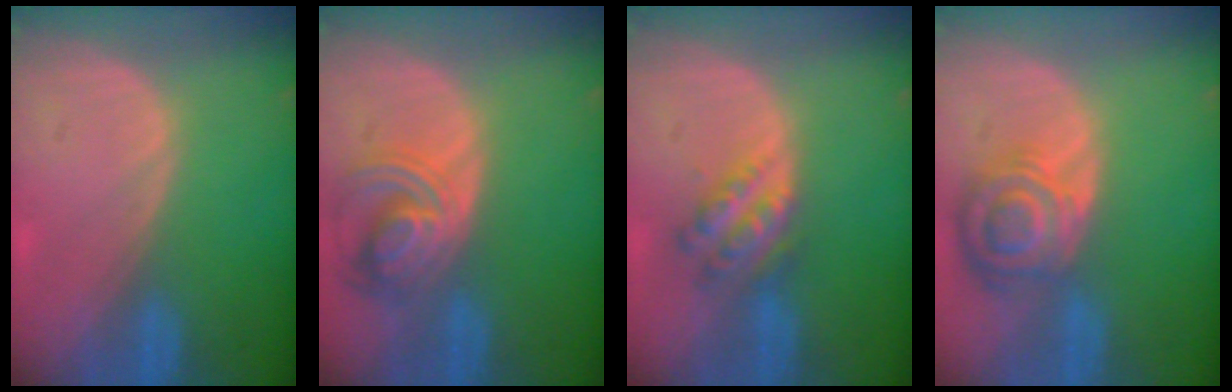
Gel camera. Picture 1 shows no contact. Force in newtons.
{"total": 7.8, "press": 6.9, "slide": 3.6}
{"total": 5.7, "press": 5.0, "slide": 2.6}
{"total": 8.3, "press": 7.3, "slide": 4.0}